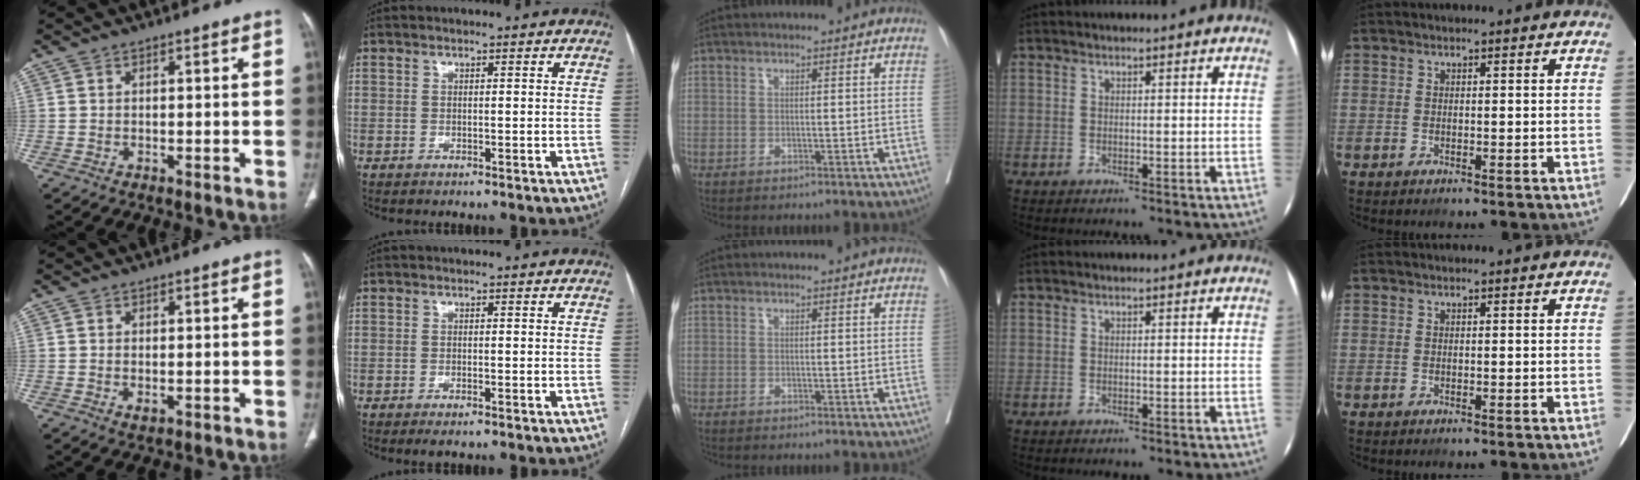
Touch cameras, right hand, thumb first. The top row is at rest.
{"thumb": {"total": 1.1, "force": [-0.2, 0.6, 0.9], "torque": [-0.020, -0.006, 0.001]}, "index": {"total": 1.7, "force": [-1.2, 0.2, 1.2], "torque": [-0.020, -0.004, -0.017]}, "middle": {"total": 0.6, "force": [-0.3, -0.3, -0.4], "torque": [0.007, 0.003, -0.010]}}